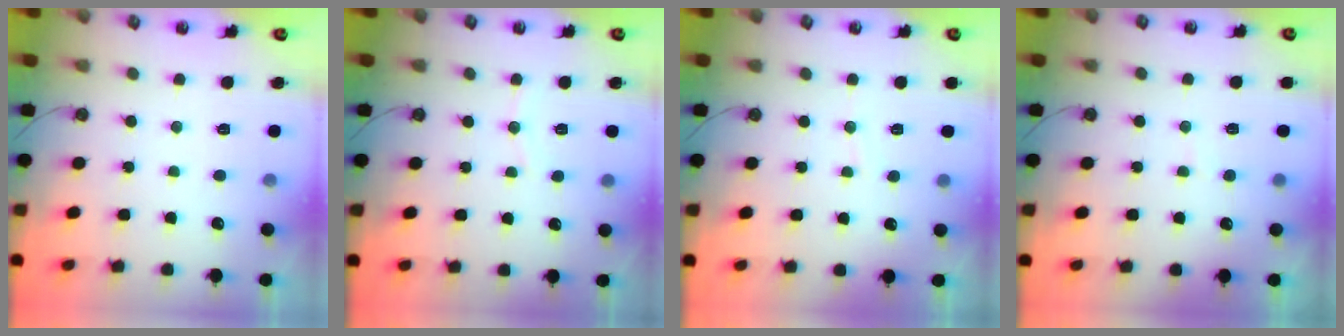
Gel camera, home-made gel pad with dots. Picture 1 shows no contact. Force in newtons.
{"total": 5.2, "press": 5.2, "slide": 0.5}
{"total": 2.5, "press": 2.5, "slide": 0.2}
{"total": 3.0, "press": 2.7, "slide": 1.3}